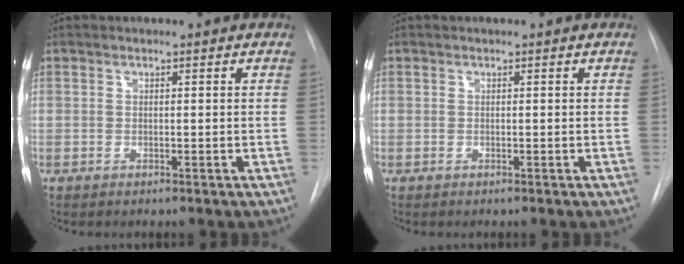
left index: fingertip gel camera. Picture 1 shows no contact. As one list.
[{"total": 0.0}]